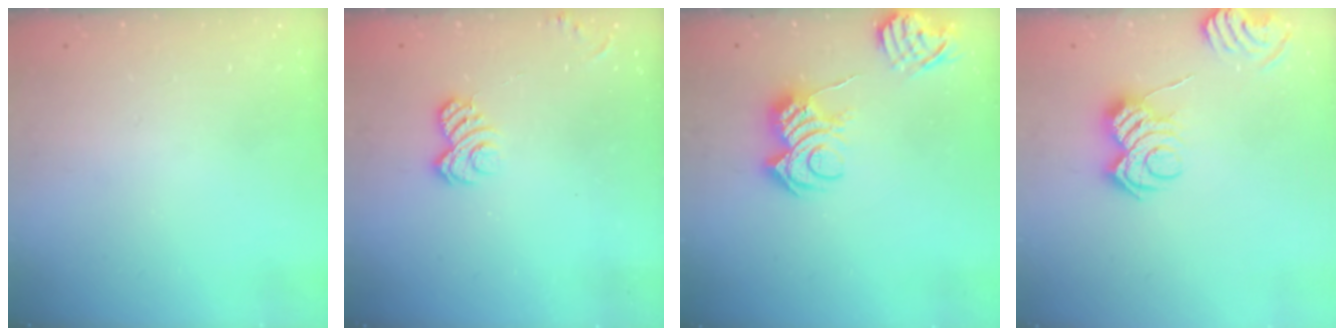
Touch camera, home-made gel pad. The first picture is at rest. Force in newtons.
{"total": 4.7, "press": 4.5, "slide": 1.3}
{"total": 10.9, "press": 10.8, "slide": 1.1}
{"total": 9.7, "press": 9.6, "slide": 0.8}